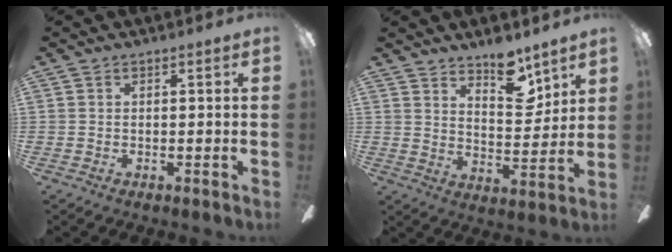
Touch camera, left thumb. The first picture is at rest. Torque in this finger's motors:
{"motor_torque": [1.29, 0.72, 1.10, -0.88, 0.08]}